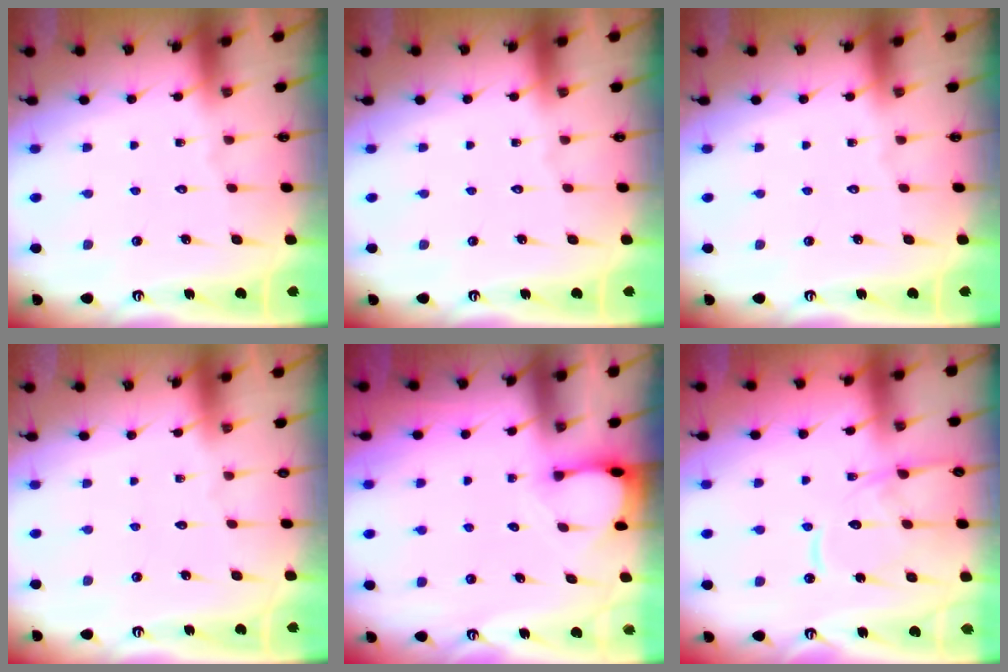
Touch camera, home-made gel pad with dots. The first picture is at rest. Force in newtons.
{"total": 0.0}
{"total": 0.0}
{"total": 0.0}
{"total": 2.3, "press": 2.3, "slide": 0.3}
{"total": 13.4, "press": 13.4, "slide": 1.4}